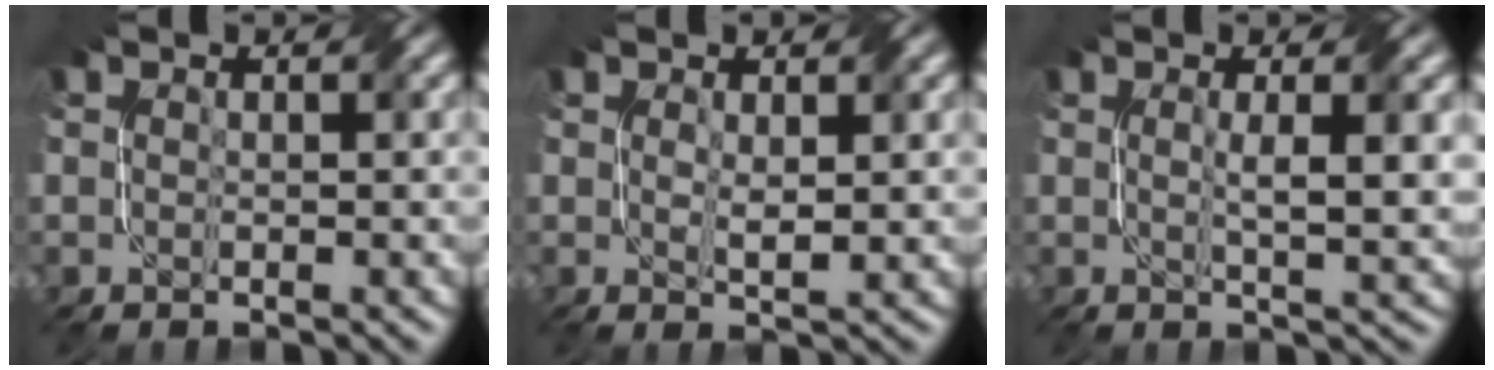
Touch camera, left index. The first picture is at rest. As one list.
[{"total": 1.7, "force": [0.4, 0.6, 1.6], "torque": [-0.031, -0.005, 0.011]}, {"total": 3.4, "force": [0.5, 0.6, 3.3], "torque": [-0.049, -0.002, 0.009]}]